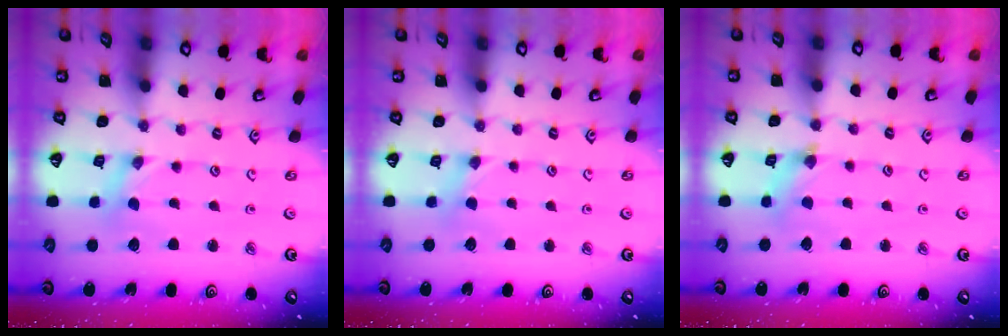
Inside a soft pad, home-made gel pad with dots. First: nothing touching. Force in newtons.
{"total": 2.1, "press": 2.0, "slide": 0.4}
{"total": 2.7, "press": 2.7, "slide": 0.4}